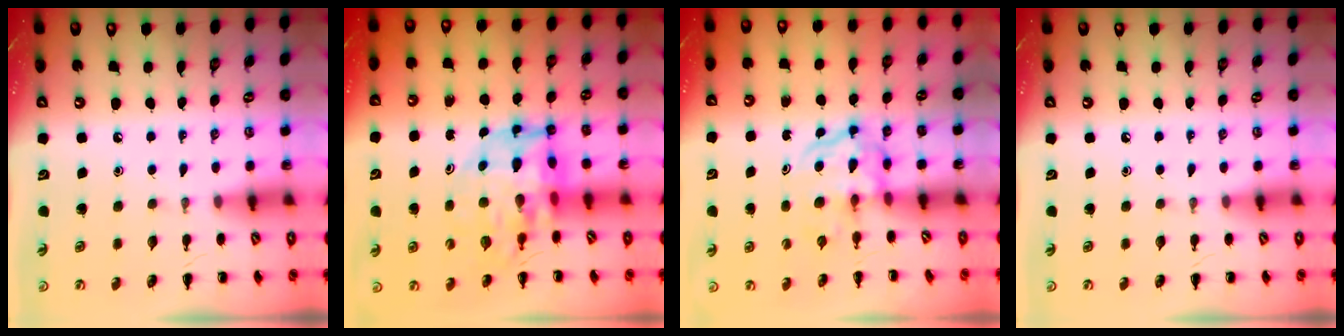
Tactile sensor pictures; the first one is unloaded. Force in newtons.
{"total": 13.1, "press": 12.5, "slide": 4.1}
{"total": 3.8, "press": 3.8, "slide": 0.4}
{"total": 0.0}